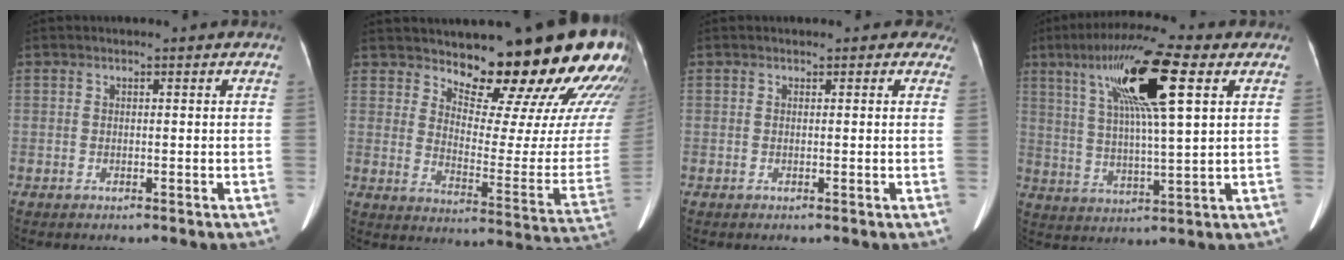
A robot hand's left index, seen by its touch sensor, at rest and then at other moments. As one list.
[{"total": 24.5, "force": [20.2, 4.1, 13.2], "torque": [-0.173, -0.101, 0.250]}, {"total": 1.4, "force": [0.8, 1.0, 0.4], "torque": [0.005, -0.001, -0.002]}, {"total": 15.2, "force": [6.2, 1.4, 13.8], "torque": [-0.258, 0.022, 0.109]}]